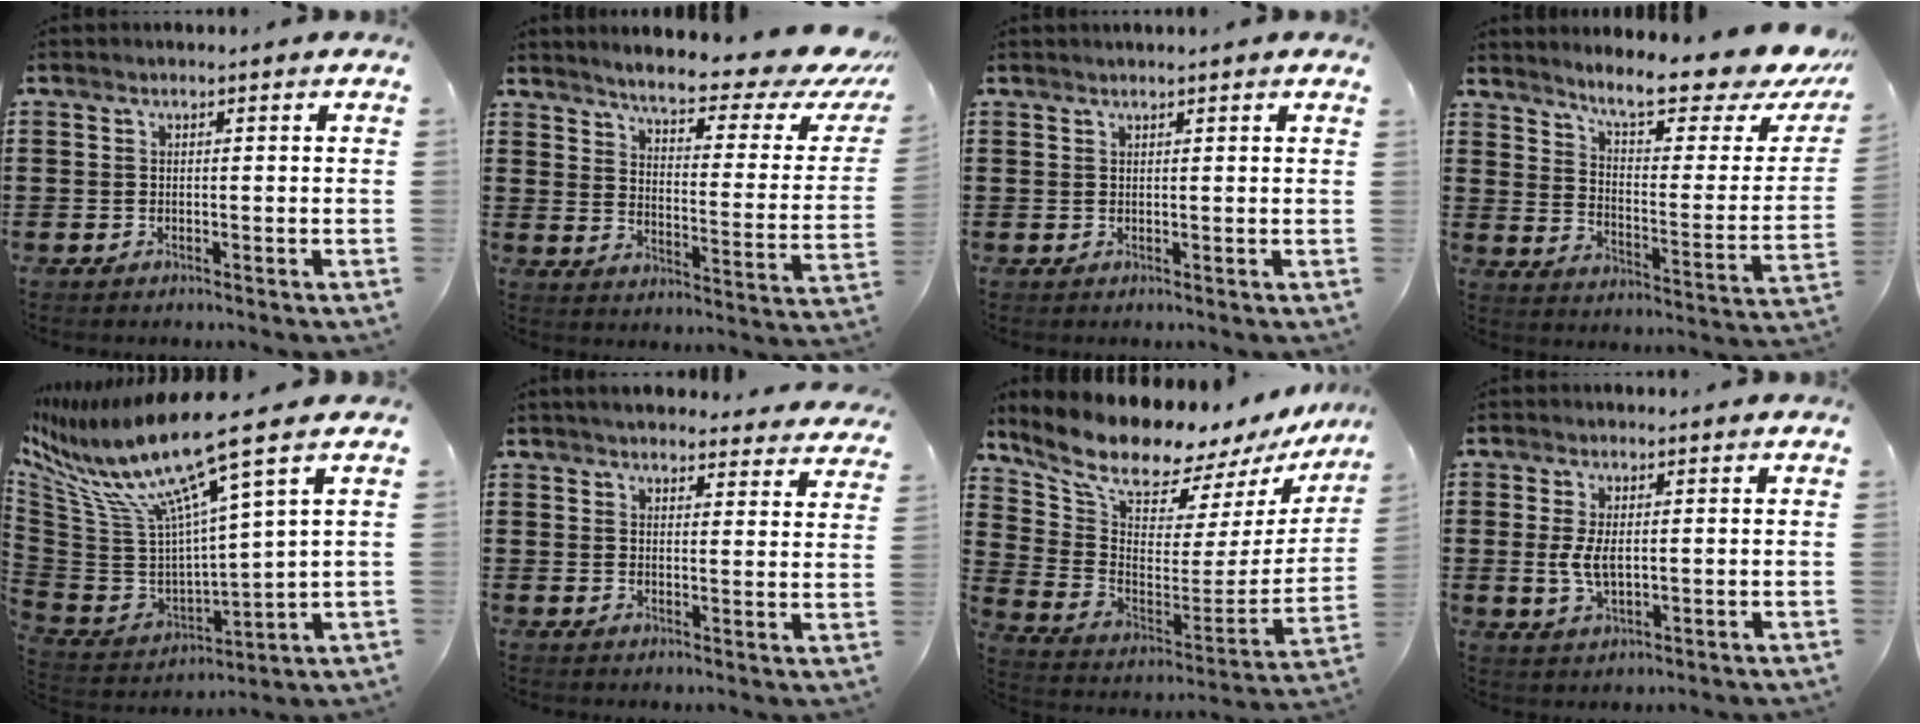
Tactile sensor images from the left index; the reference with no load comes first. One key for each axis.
{"total": 6.6, "fx": 5.6, "fy": 0.0, "fz": 3.5, "tx": -0.076, "ty": -0.046, "tz": 0.087}
{"total": 1.1, "fx": 0.9, "fy": -0.1, "fz": 0.5, "tx": -0.010, "ty": -0.002, "tz": 0.017}
{"total": 10.0, "fx": 8.4, "fy": 0.6, "fz": 5.3, "tx": -0.104, "ty": -0.063, "tz": 0.137}
{"total": 14.4, "fx": 9.1, "fy": 1.2, "fz": 11.1, "tx": -0.268, "ty": -0.071, "tz": 0.136}
{"total": 3.9, "fx": 3.8, "fy": 0.3, "fz": 0.7, "tx": -0.020, "ty": -0.020, "tz": 0.065}
{"total": 10.7, "fx": 9.4, "fy": 2.8, "fz": 4.5, "tx": -0.129, "ty": -0.072, "tz": 0.165}
{"total": 4.3, "fx": 0.3, "fy": 2.1, "fz": 3.7, "tx": -0.088, "ty": 0.001, "tz": 0.000}